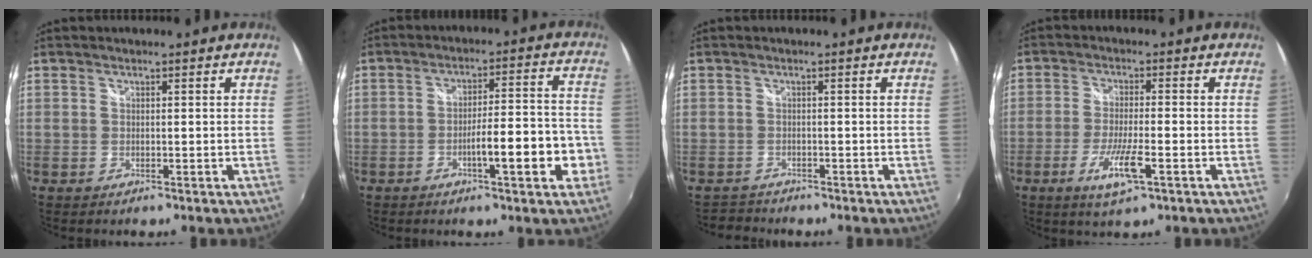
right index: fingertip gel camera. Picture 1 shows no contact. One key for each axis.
{"total": 10.4, "fx": -4.1, "fy": 1.6, "fz": 9.4, "tx": -0.148, "ty": 0.004, "tz": -0.054}
{"total": 2.3, "fx": -2.1, "fy": 0.8, "fz": -0.4, "tx": -0.002, "ty": -0.001, "tz": -0.039}
{"total": 7.5, "fx": -3.4, "fy": 1.2, "fz": 6.5, "tx": -0.134, "ty": -0.015, "tz": -0.063}